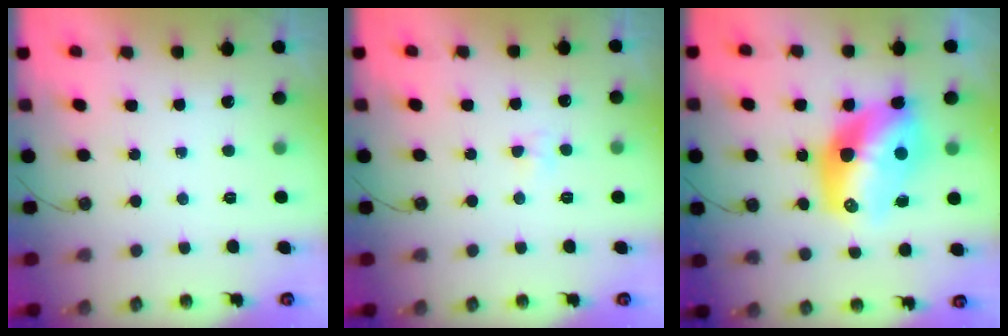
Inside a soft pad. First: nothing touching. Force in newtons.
{"total": 2.9, "press": 2.8, "slide": 0.5}
{"total": 17.3, "press": 16.9, "slide": 3.6}